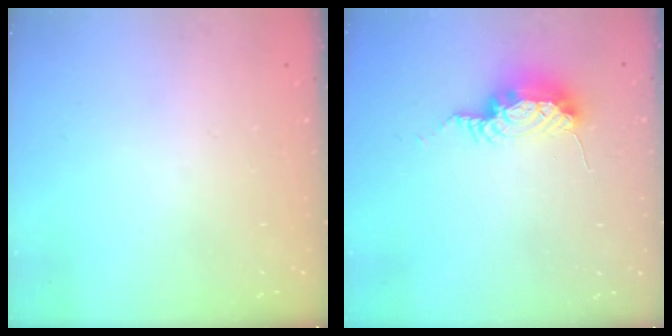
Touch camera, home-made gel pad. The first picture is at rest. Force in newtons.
{"total": 13.1, "press": 9.6, "slide": 8.9}